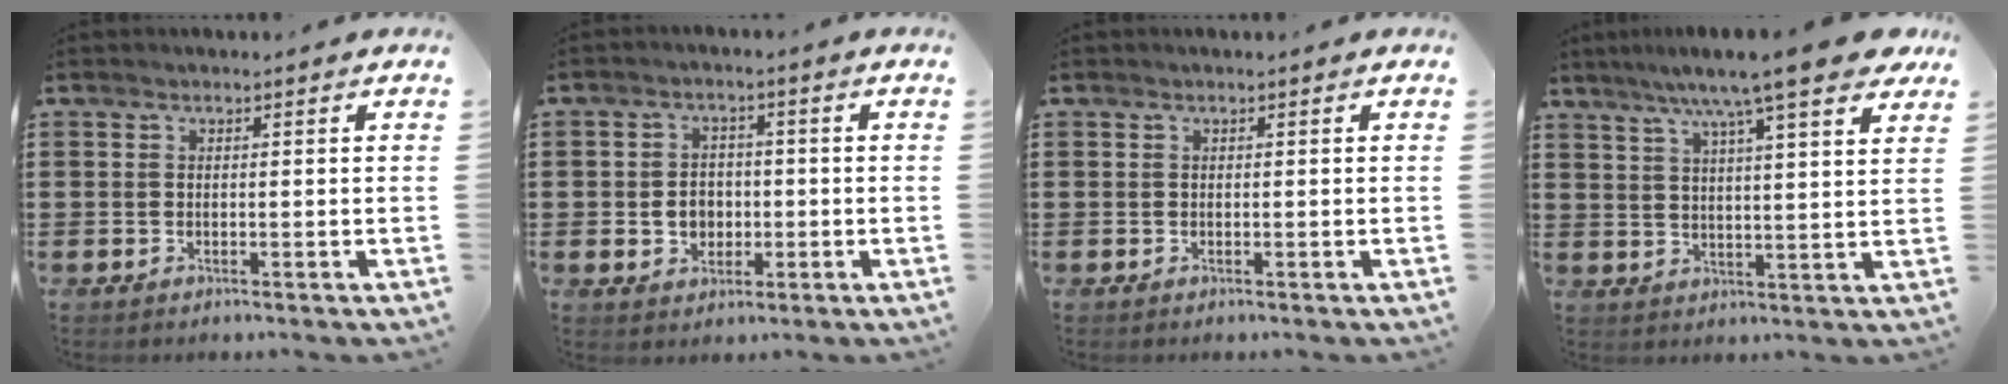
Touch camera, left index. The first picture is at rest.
{"total": 3.9, "force": [-0.7, 3.3, 1.9], "torque": [-0.038, 0.003, -0.018]}
{"total": 0.0}
{"total": 10.3, "force": [7.9, 0.7, 6.6], "torque": [-0.128, -0.027, 0.128]}